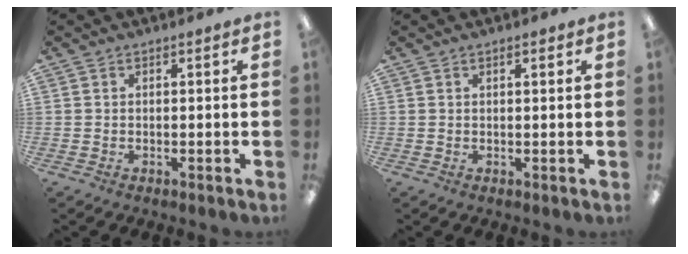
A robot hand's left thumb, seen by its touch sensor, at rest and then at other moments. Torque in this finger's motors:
{"motor_torque": [-0.23, -0.12, -0.29, -0.30, 0.05]}